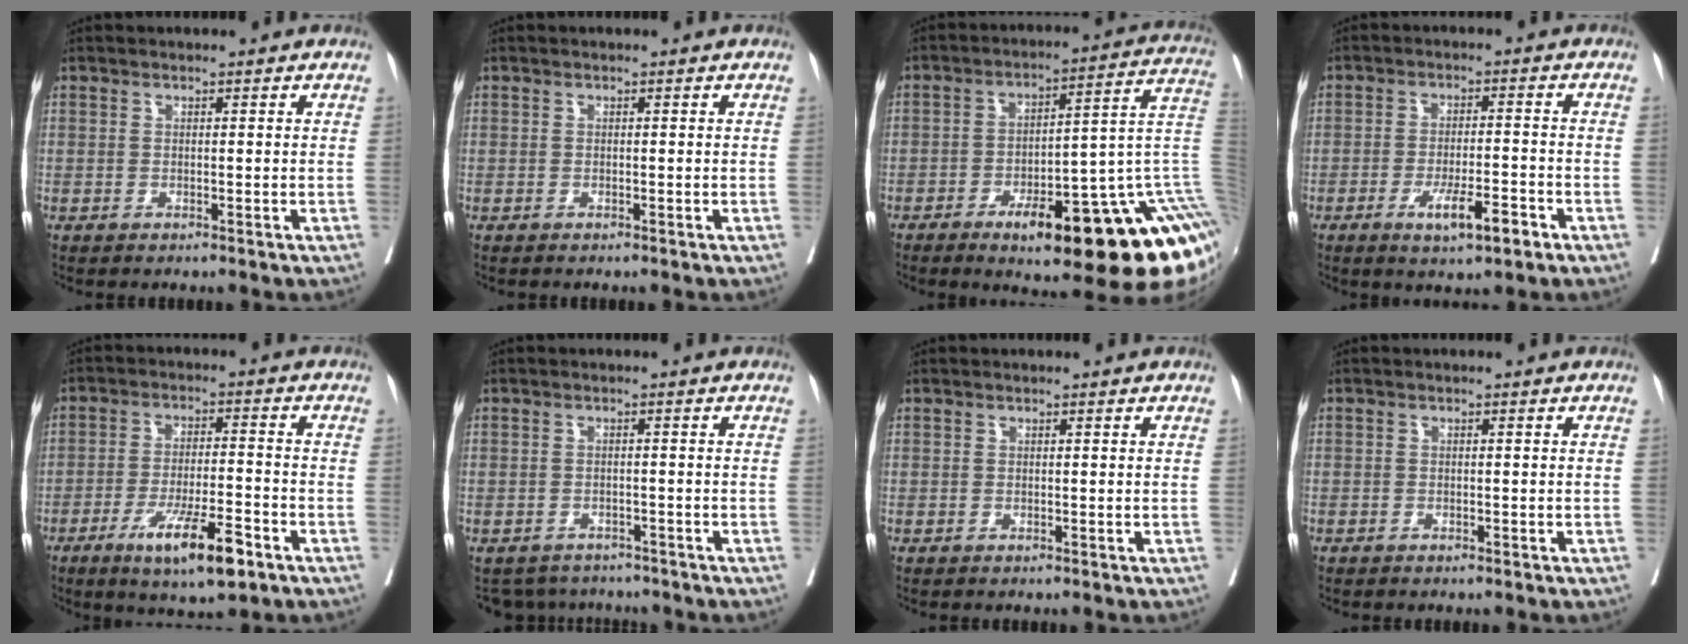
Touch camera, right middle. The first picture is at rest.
{"total": 0.0}
{"total": 25.9, "force": [-9.3, 5.0, 23.6], "torque": [-0.190, 0.037, -0.128]}
{"total": 6.6, "force": [-3.5, 1.1, 5.4], "torque": [-0.092, -0.007, -0.051]}
{"total": 10.4, "force": [-5.8, 1.6, 8.4], "torque": [-0.142, -0.016, -0.093]}
{"total": 5.5, "force": [-5.1, 2.0, -0.1], "torque": [0.008, 0.008, -0.068]}
{"total": 0.0}
{"total": 0.7, "force": [-0.5, 0.5, 0.0], "torque": [-0.004, 0.005, -0.010]}